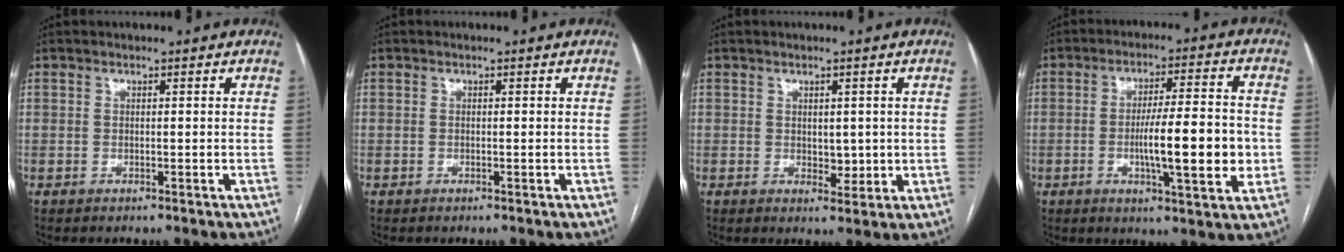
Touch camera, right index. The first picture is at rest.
{"total": 0.0}
{"total": 3.0, "force": [0.3, 2.0, 2.3], "torque": [-0.028, -0.005, 0.010]}
{"total": 12.3, "force": [-2.0, 1.5, 12.1], "torque": [-0.193, 0.000, -0.033]}